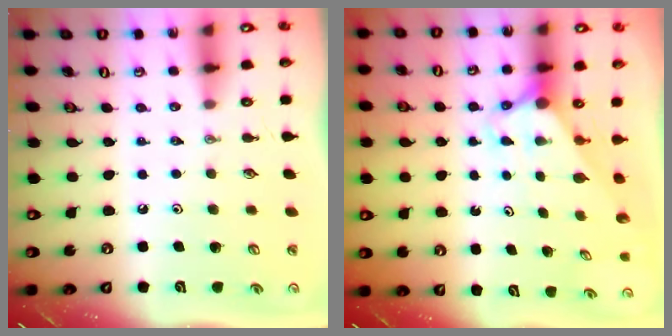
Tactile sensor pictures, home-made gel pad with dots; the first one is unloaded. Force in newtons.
{"total": 2.8, "press": 2.8, "slide": 0.1}